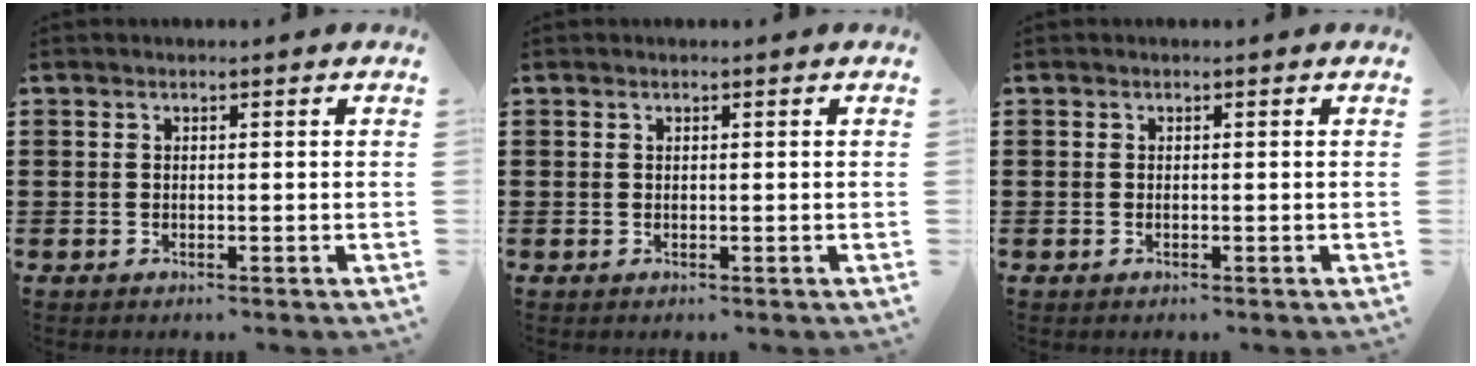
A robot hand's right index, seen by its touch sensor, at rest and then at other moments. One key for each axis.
{"total": 0.0}
{"total": 0.0}